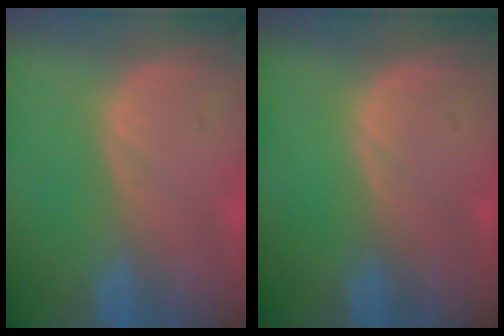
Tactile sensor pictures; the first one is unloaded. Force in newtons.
{"total": 0.0}